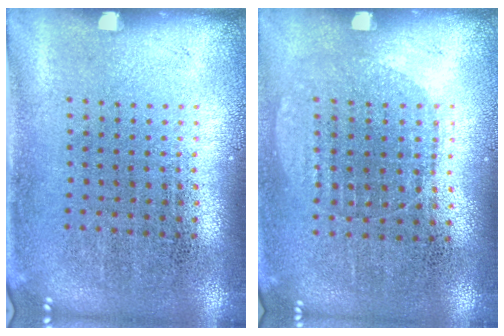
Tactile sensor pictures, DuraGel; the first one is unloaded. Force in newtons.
{"total": 0.6, "press": 0.5, "slide": 0.3}